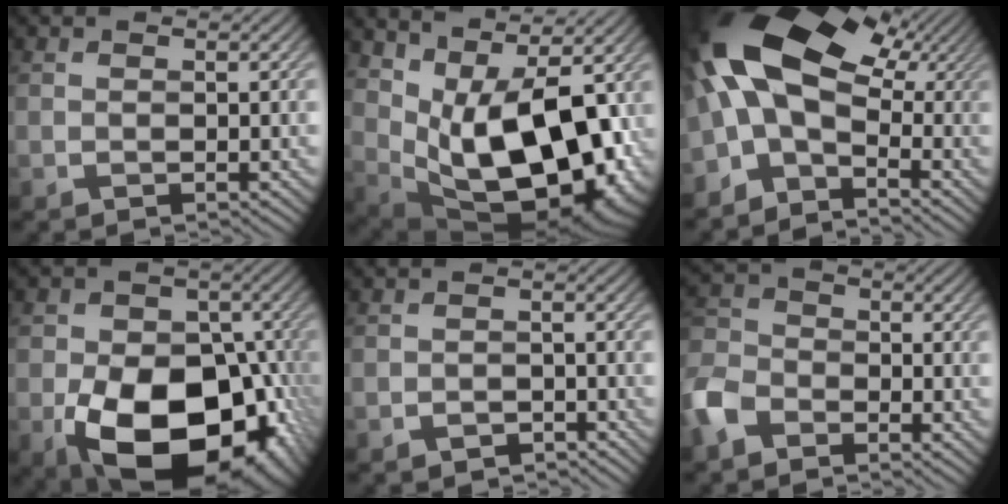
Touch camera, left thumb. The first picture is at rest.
{"total": 17.7, "force": [2.5, 9.3, 14.8], "torque": [-0.214, -0.013, 0.075]}
{"total": 14.3, "force": [0.0, 7.9, 11.9], "torque": [-0.243, 0.009, -0.018]}
{"total": 18.6, "force": [-6.8, 12.6, 12.0], "torque": [-0.172, -0.035, -0.102]}
{"total": 1.6, "force": [-1.4, 0.7, 0.4], "torque": [-0.003, 0.004, -0.025]}
{"total": 6.6, "force": [-4.2, 4.1, 2.9], "torque": [-0.081, 0.000, -0.104]}